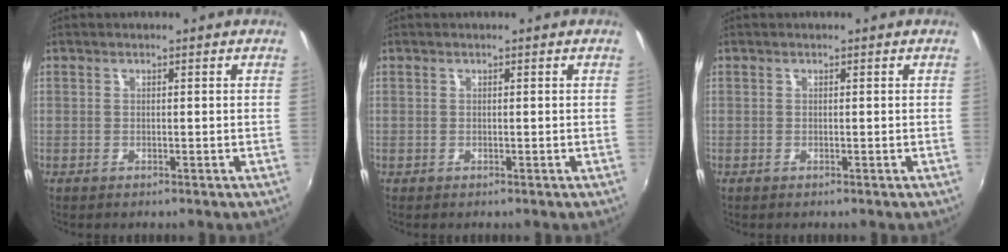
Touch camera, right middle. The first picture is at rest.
{"total": 0.0}
{"total": 0.0}